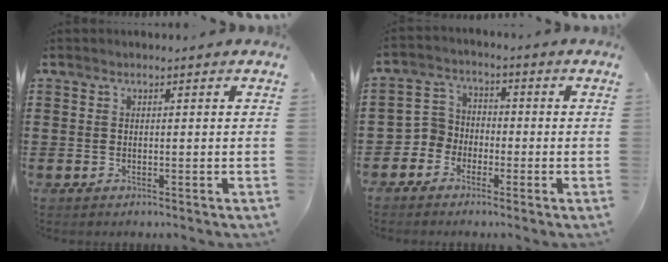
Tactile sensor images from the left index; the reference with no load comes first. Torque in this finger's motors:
{"motor_torque": [-0.43, 0.85, -0.03, -0.01]}